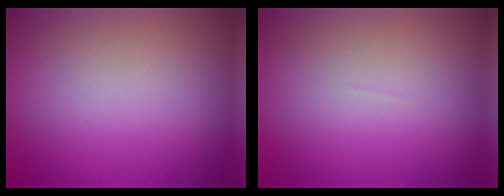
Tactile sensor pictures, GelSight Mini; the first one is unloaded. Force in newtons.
{"total": 0.0}